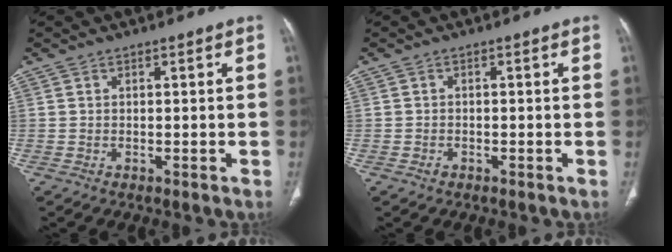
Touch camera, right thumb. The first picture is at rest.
{"total": 0.9, "force": [-0.6, 0.7, 0.3], "torque": [-0.003, 0.004, -0.009]}